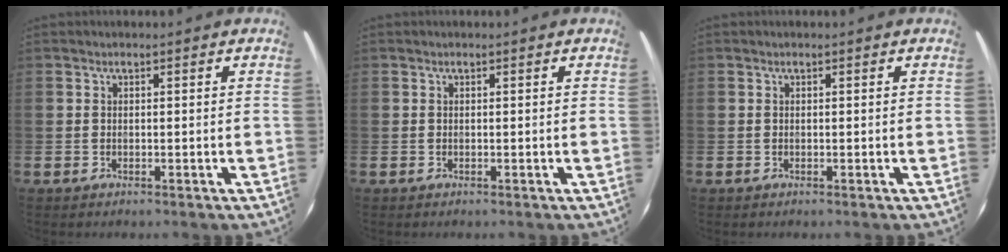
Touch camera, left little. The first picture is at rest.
{"total": 0.0}
{"total": 0.0}